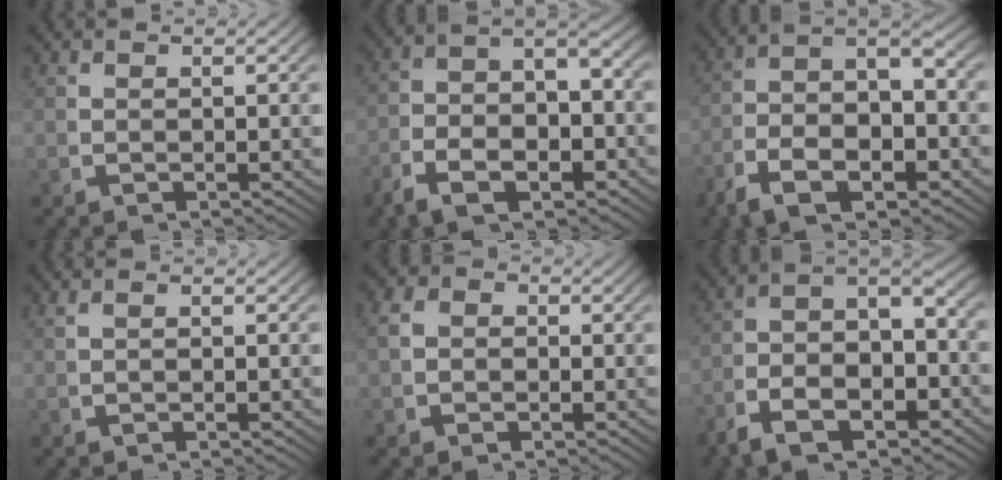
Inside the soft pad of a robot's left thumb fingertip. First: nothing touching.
{"total": 7.1, "force": [-1.6, 4.2, 5.6], "torque": [-0.091, -0.014, -0.026]}
{"total": 10.7, "force": [-1.6, 6.6, 8.2], "torque": [-0.144, -0.019, -0.028]}
{"total": 0.7, "force": [0.1, 0.0, 0.7], "torque": [-0.017, 0.005, 0.004]}
{"total": 2.3, "force": [-0.1, 2.0, 1.1], "torque": [-0.023, -0.004, -0.002]}
{"total": 9.6, "force": [-1.8, 6.1, 7.1], "torque": [-0.117, -0.013, -0.035]}